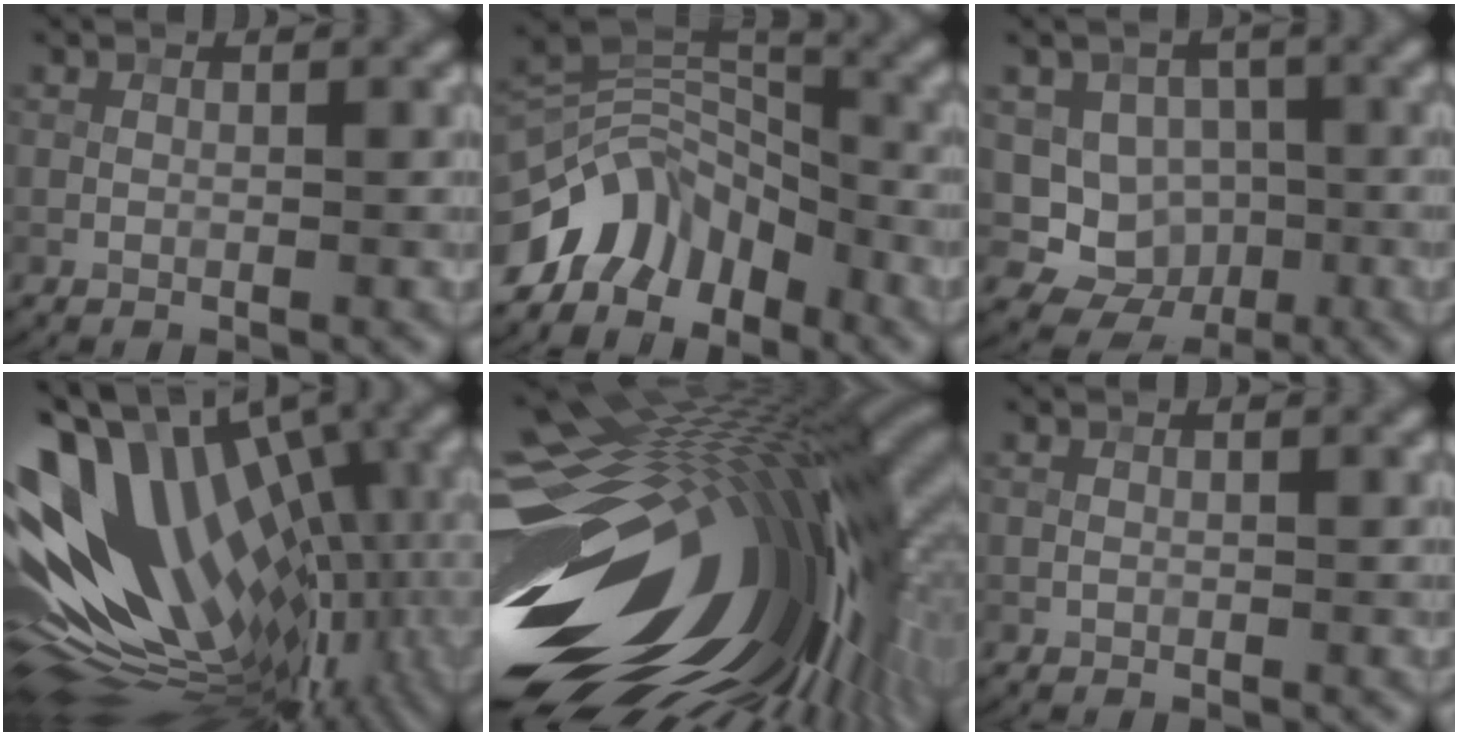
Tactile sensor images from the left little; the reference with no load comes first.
{"total": 8.6, "force": [-4.9, 5.5, 4.5], "torque": [-0.062, 0.008, -0.105]}
{"total": 7.9, "force": [-2.0, 7.1, 2.8], "torque": [-0.020, 0.006, -0.048]}
{"total": 17.5, "force": [1.5, 10.1, 14.2], "torque": [-0.249, 0.001, 0.033]}
{"total": 19.9, "force": [-1.9, 10.4, 16.9], "torque": [-0.305, -0.054, -0.016]}
{"total": 0.0}